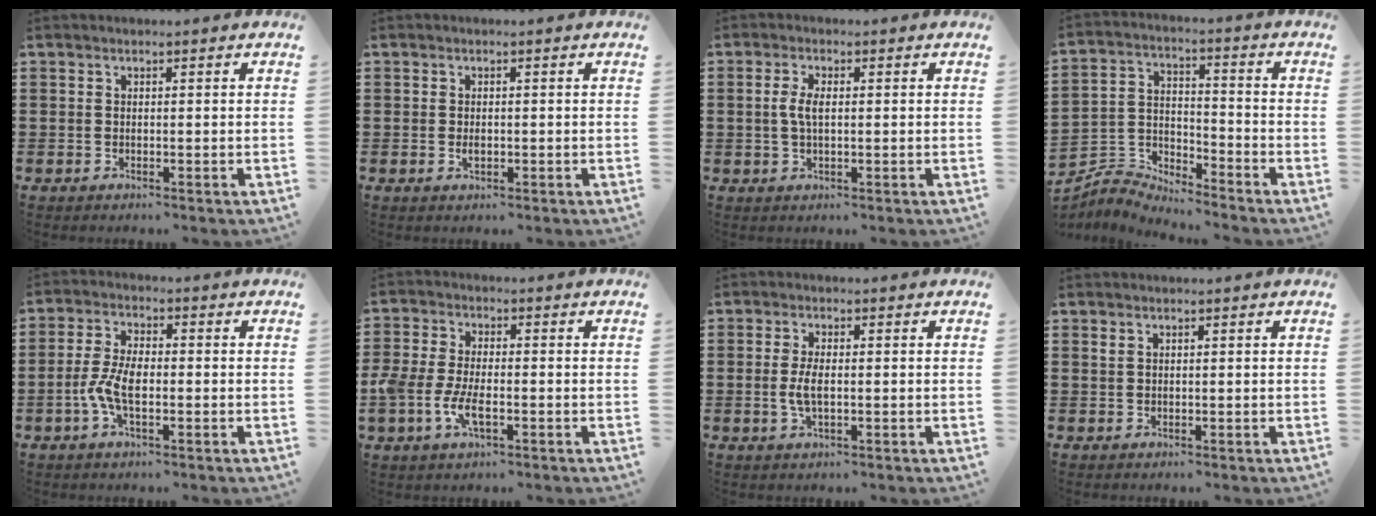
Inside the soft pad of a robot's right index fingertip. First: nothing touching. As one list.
[{"total": 1.0, "force": [-0.1, 0.5, 0.8], "torque": [-0.016, 0.000, -0.002]}, {"total": 3.2, "force": [0.1, 1.3, 2.9], "torque": [-0.065, 0.001, -0.003]}, {"total": 4.8, "force": [-4.7, 0.9, 0.0], "torque": [-0.021, -0.002, -0.103]}, {"total": 5.5, "force": [-1.3, 2.4, 4.7], "torque": [-0.117, -0.005, -0.033]}, {"total": 6.0, "force": [-1.8, 2.8, 4.9], "torque": [-0.120, -0.005, -0.040]}, {"total": 3.5, "force": [-0.3, 1.4, 3.2], "torque": [-0.081, -0.007, -0.013]}, {"total": 0.8, "force": [0.4, 0.5, 0.4], "torque": [-0.009, 0.003, 0.008]}]